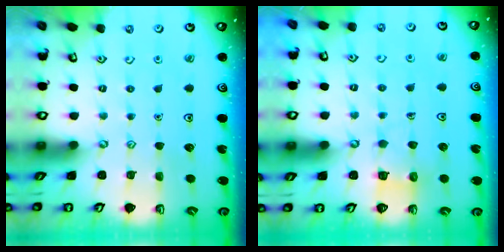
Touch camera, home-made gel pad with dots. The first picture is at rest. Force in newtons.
{"total": 5.2, "press": 5.2, "slide": 0.5}